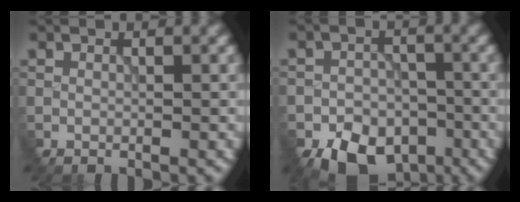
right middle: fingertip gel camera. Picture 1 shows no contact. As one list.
[{"total": 7.2, "force": [-4.9, 4.3, 3.0], "torque": [-0.042, -0.021, -0.076]}]